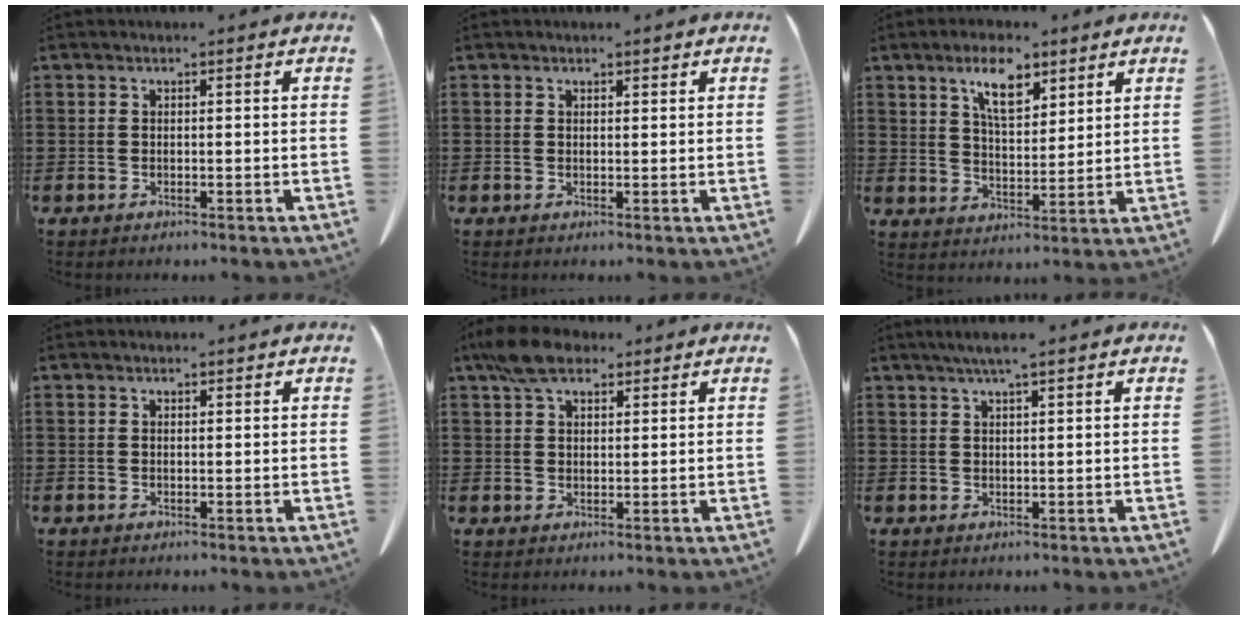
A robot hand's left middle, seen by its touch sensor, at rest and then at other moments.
{"total": 1.0, "force": [0.8, 0.3, 0.4], "torque": [-0.011, 0.001, 0.016]}
{"total": 7.9, "force": [5.4, 3.0, 5.0], "torque": [-0.089, -0.011, 0.092]}
{"total": 0.8, "force": [0.7, 0.2, 0.4], "torque": [-0.011, 0.000, 0.013]}
{"total": 6.3, "force": [4.4, 3.0, 3.4], "torque": [-0.073, 0.001, 0.081]}
{"total": 3.0, "force": [2.0, 0.0, 2.2], "torque": [-0.044, 0.001, 0.036]}